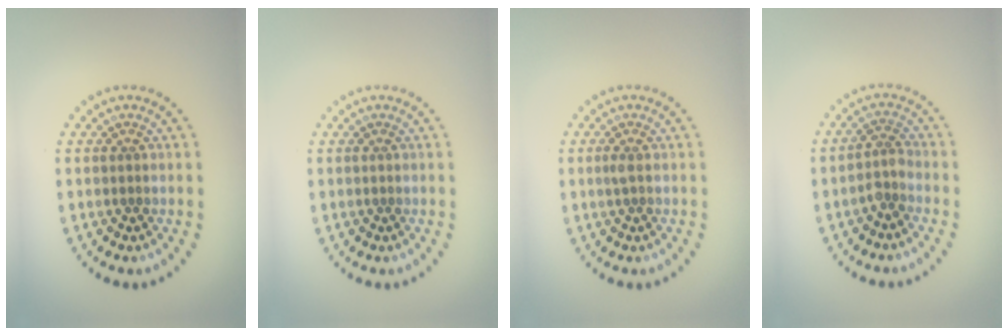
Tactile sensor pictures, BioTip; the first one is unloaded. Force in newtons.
{"total": 0.0}
{"total": 0.6, "press": 0.5, "slide": 0.3}
{"total": 1.7, "press": 1.2, "slide": 1.2}